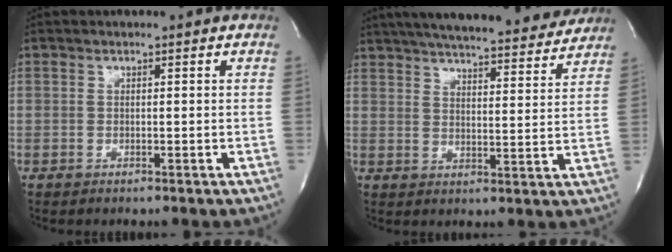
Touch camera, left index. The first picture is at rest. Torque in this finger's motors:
{"motor_torque": [0.19, -0.71, 0.75, 0.17]}